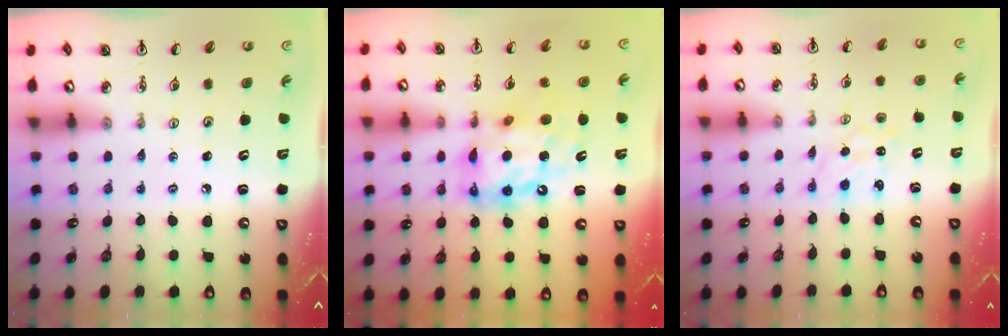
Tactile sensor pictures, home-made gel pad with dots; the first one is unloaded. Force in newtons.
{"total": 13.5, "press": 13.4, "slide": 1.5}
{"total": 0.6, "press": 0.6, "slide": 0.1}